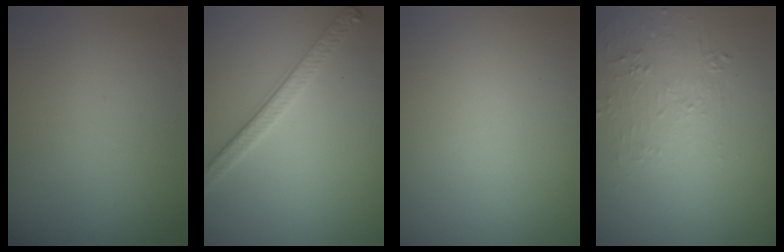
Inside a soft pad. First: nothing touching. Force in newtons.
{"total": 2.7, "press": 2.6, "slide": 0.9}
{"total": 0.0}
{"total": 1.9, "press": 0.8, "slide": 1.7}